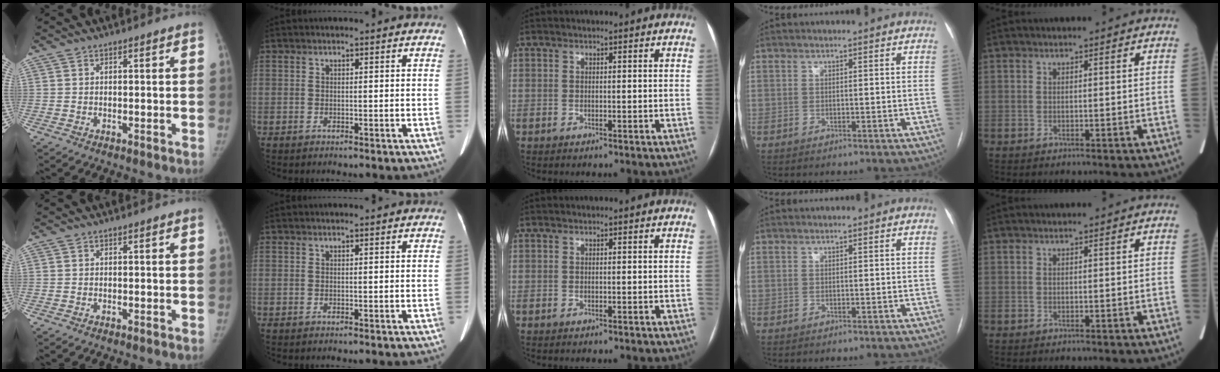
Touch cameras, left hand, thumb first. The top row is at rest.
{}